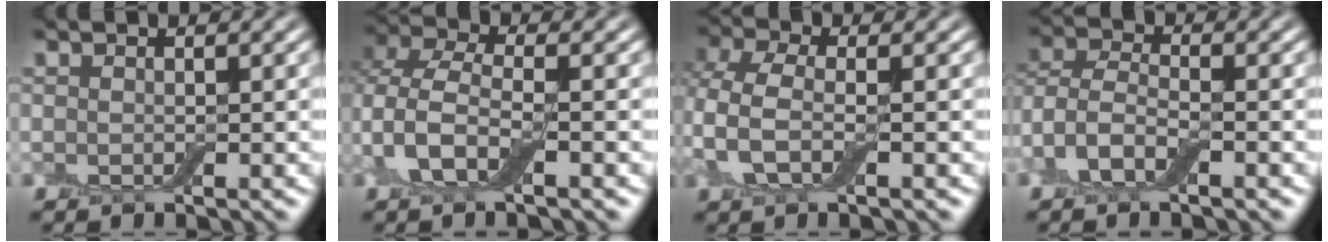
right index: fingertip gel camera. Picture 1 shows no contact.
{"total": 4.6, "force": [-0.5, 2.6, 3.8], "torque": [-0.083, 0.008, -0.019]}
{"total": 3.6, "force": [0.0, 1.8, 3.2], "torque": [-0.082, 0.006, -0.010]}
{"total": 3.9, "force": [-1.8, 1.9, 2.8], "torque": [-0.066, 0.004, -0.046]}